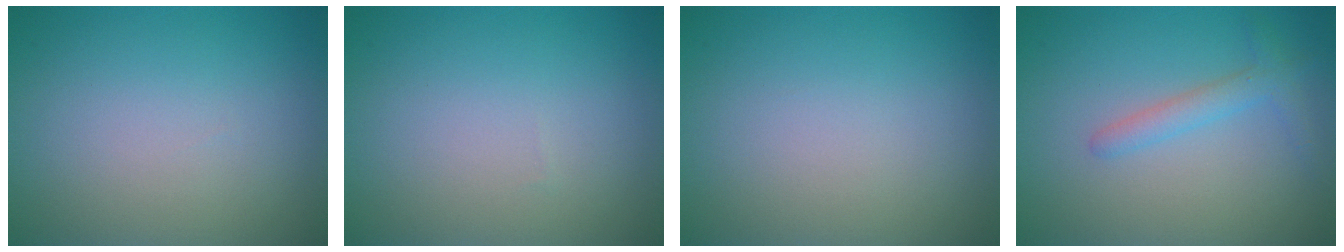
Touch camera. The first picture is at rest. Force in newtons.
{"total": 0.0}
{"total": 0.0}
{"total": 2.1, "press": 2.1, "slide": 0.0}